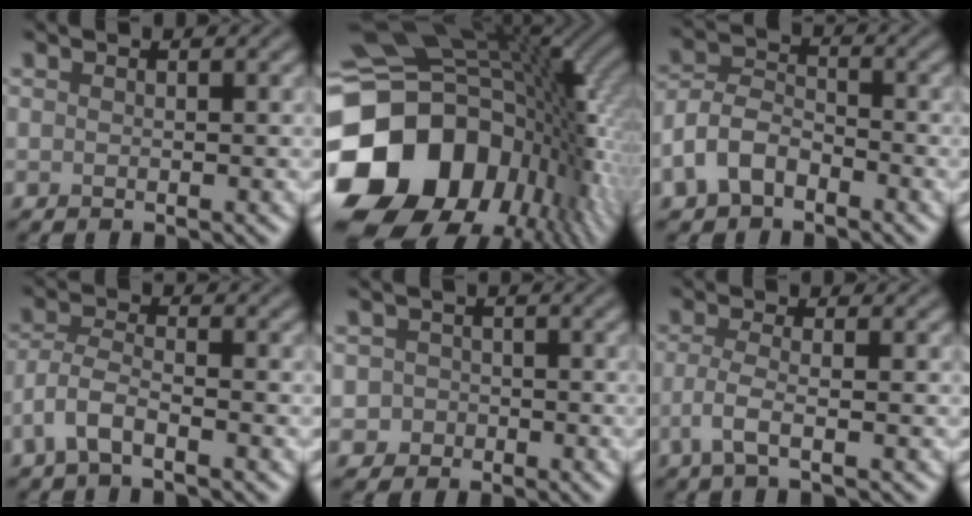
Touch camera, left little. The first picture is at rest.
{"total": 20.5, "force": [-5.6, 15.0, 12.8], "torque": [-0.270, -0.020, -0.092]}
{"total": 4.5, "force": [-2.5, 2.8, 2.5], "torque": [-0.054, 0.007, -0.059]}
{"total": 3.0, "force": [-1.8, 1.0, 2.2], "torque": [-0.051, 0.006, -0.047]}
{"total": 2.5, "force": [-0.8, 2.3, 0.2], "torque": [0.025, 0.004, -0.021]}
{"total": 2.6, "force": [-1.0, 0.6, 2.3], "torque": [-0.050, -0.002, -0.030]}